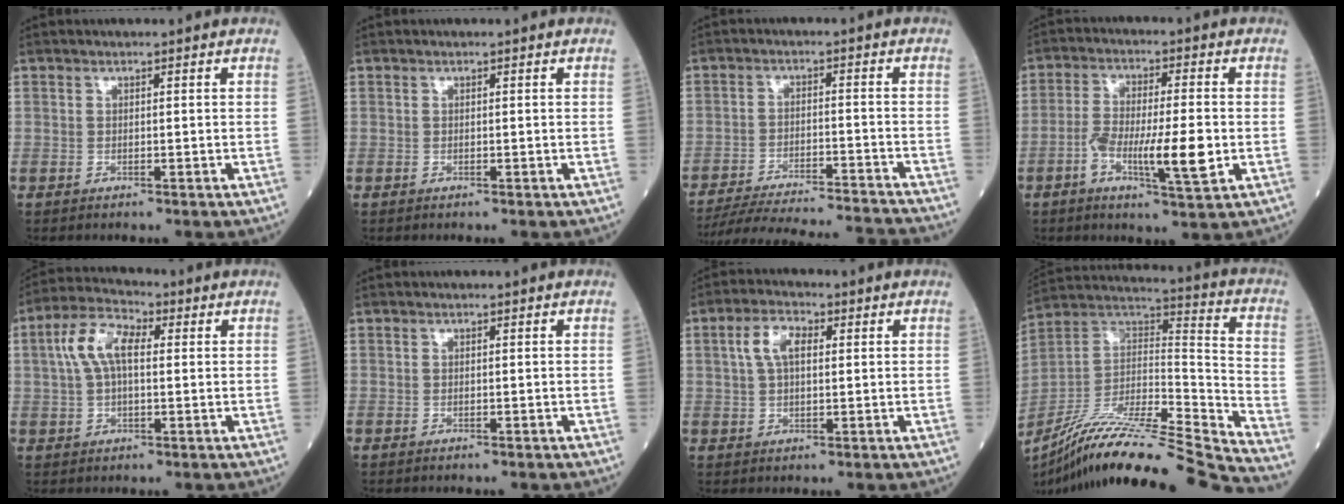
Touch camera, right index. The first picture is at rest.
{"total": 0.0}
{"total": 21.5, "force": [-20.3, 0.8, 7.2], "torque": [-0.122, -0.032, -0.287]}
{"total": 9.5, "force": [-2.5, 1.2, 9.1], "torque": [-0.164, -0.002, -0.044]}
{"total": 7.8, "force": [1.7, 3.4, 6.8], "torque": [-0.151, 0.027, 0.031]}
{"total": 0.0}
{"total": 5.2, "force": [1.5, 2.4, 4.3], "torque": [-0.095, 0.013, 0.030]}
{"total": 27.4, "force": [-24.0, -1.1, 13.1], "torque": [-0.219, -0.026, -0.403]}